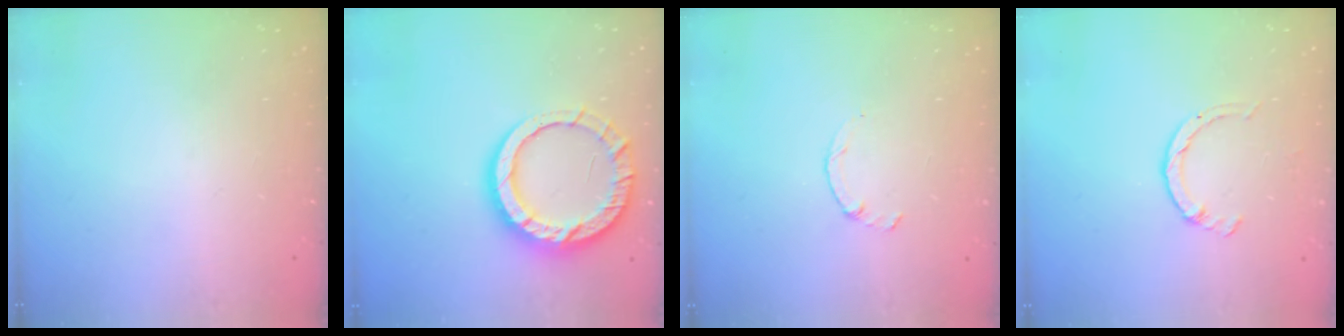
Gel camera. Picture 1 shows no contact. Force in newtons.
{"total": 15.0, "press": 14.9, "slide": 1.3}
{"total": 1.5, "press": 1.4, "slide": 0.3}
{"total": 2.6, "press": 2.6, "slide": 0.4}